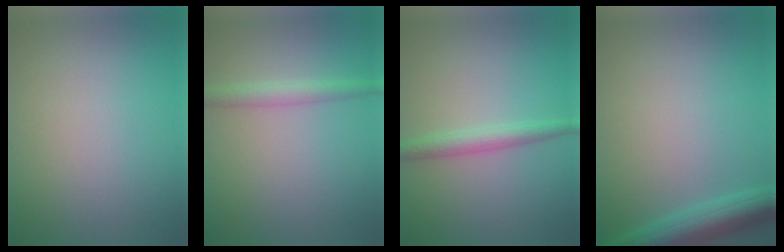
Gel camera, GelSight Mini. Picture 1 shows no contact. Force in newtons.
{"total": 2.3, "press": 2.3, "slide": 0.1}
{"total": 2.6, "press": 2.6, "slide": 0.0}
{"total": 5.2, "press": 5.2, "slide": 0.3}